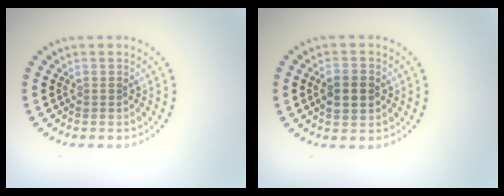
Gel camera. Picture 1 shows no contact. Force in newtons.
{"total": 2.7, "press": 2.7, "slide": 0.2}